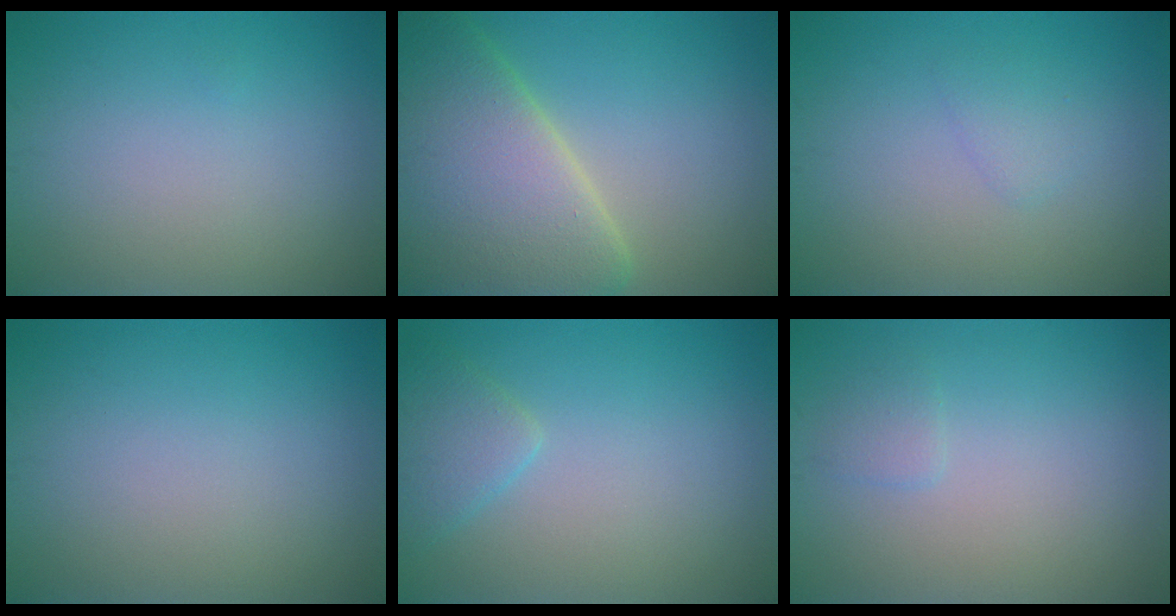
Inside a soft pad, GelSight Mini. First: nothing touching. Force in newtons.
{"total": 12.5, "press": 12.5, "slide": 0.8}
{"total": 1.2, "press": 1.1, "slide": 0.1}
{"total": 0.0}
{"total": 2.3, "press": 2.3, "slide": 0.1}
{"total": 0.9, "press": 0.9, "slide": 0.1}